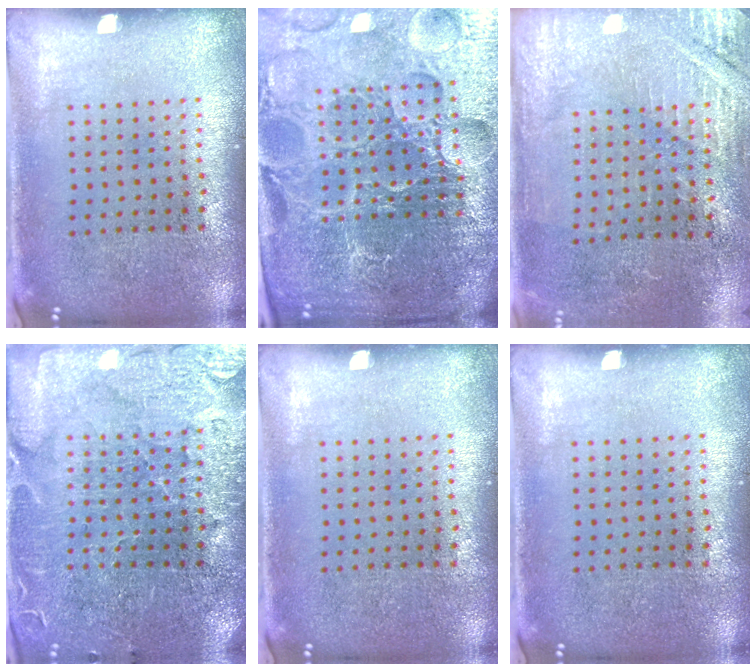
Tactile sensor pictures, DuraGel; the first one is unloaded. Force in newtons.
{"total": 6.2, "press": 5.6, "slide": 2.8}
{"total": 2.8, "press": 2.8, "slide": 0.5}
{"total": 3.5, "press": 3.3, "slide": 1.2}
{"total": 0.0}
{"total": 0.0}